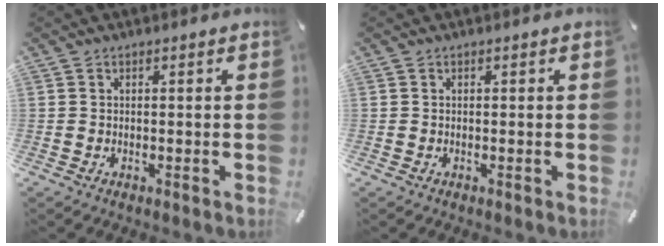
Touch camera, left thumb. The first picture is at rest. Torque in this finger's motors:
{"motor_torque": [0.00, 0.00, -0.01, -0.01, 0.00]}